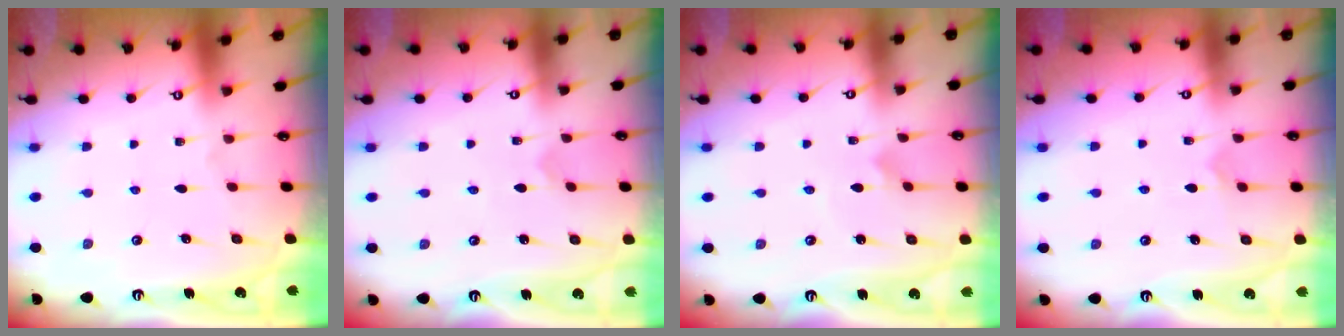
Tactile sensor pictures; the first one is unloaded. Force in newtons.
{"total": 2.3, "press": 2.3, "slide": 0.2}
{"total": 3.2, "press": 3.2, "slide": 0.2}
{"total": 4.2, "press": 4.2, "slide": 0.2}